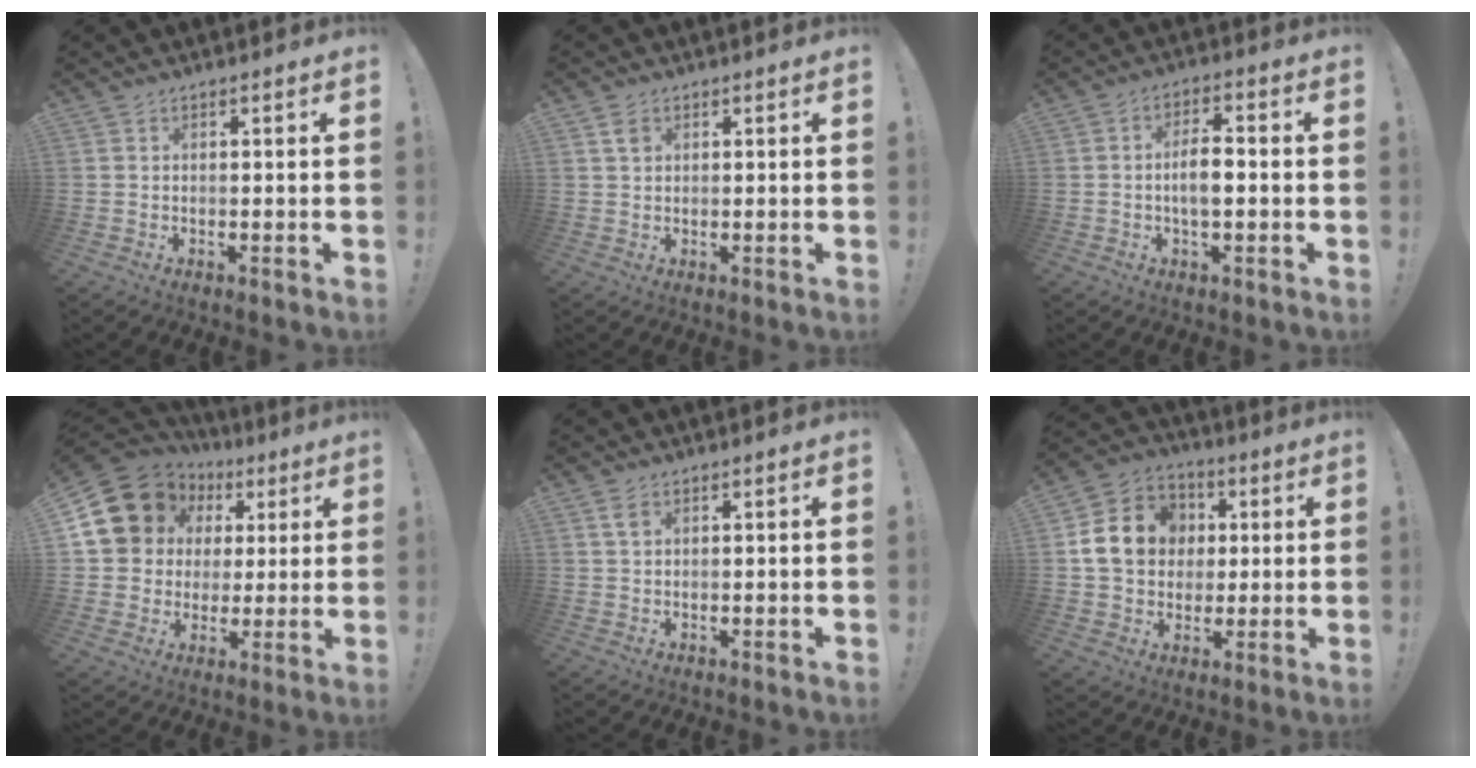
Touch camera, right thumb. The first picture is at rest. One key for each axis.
{"total": 2.1, "fx": 1.1, "fy": 1.5, "fz": 1.0, "tx": 0.001, "ty": -0.008, "tz": 0.016}
{"total": 6.5, "fx": -0.9, "fy": 2.7, "fz": 5.8, "tx": -0.101, "ty": 0.002, "tz": -0.024}
{"total": 16.0, "fx": 6.2, "fy": 13.3, "fz": 6.3, "tx": -0.116, "ty": -0.024, "tz": 0.137}
{"total": 2.3, "fx": 1.3, "fy": 1.2, "fz": 1.6, "tx": -0.018, "ty": -0.006, "tz": 0.020}
{"total": 15.1, "fx": 2.3, "fy": 12.9, "fz": 7.4, "tx": -0.119, "ty": 0.011, "tz": 0.057}